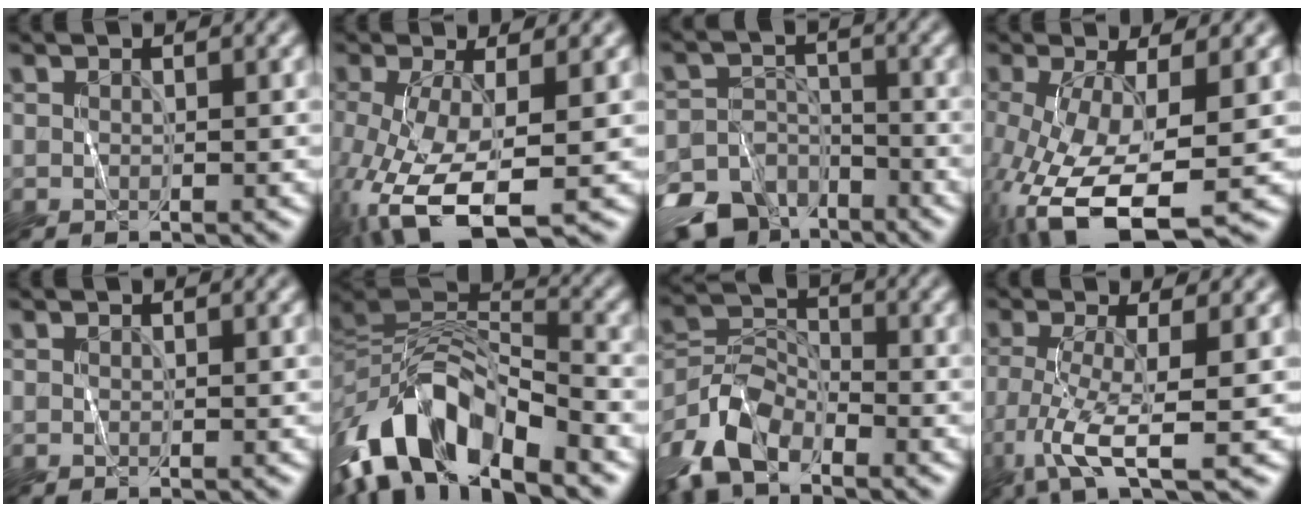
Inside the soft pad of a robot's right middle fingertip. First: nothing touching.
{"total": 8.5, "force": [-3.5, 2.7, 7.3], "torque": [-0.165, -0.015, -0.065]}
{"total": 10.7, "force": [-8.0, 6.7, 2.4], "torque": [-0.042, -0.028, -0.152]}
{"total": 11.1, "force": [-4.4, 4.0, 9.4], "torque": [-0.197, -0.021, -0.075]}
{"total": 0.0}
{"total": 12.1, "force": [-6.8, 4.4, 9.0], "torque": [-0.157, 0.014, -0.133]}
{"total": 6.5, "force": [-5.0, 2.7, 3.2], "torque": [-0.070, 0.004, -0.111]}
{"total": 5.4, "force": [-2.5, 0.5, 4.8], "torque": [-0.099, -0.004, -0.052]}